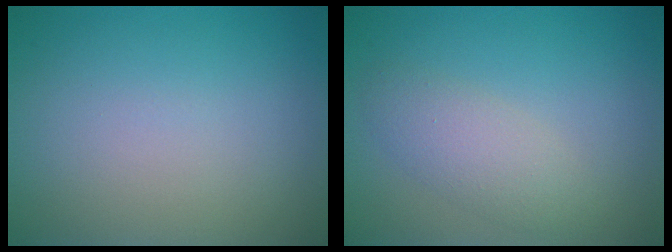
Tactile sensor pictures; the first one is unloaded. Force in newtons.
{"total": 2.8, "press": 2.8, "slide": 0.1}